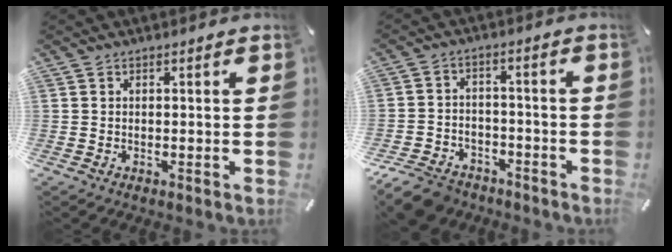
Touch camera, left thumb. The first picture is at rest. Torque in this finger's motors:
{"motor_torque": [-0.42, 0.69, 0.64, 0.82, 0.02]}